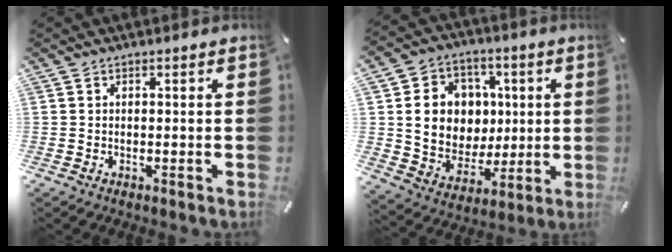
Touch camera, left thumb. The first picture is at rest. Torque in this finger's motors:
{"motor_torque": [1.51, 1.44, 0.63, -0.48, 0.39]}